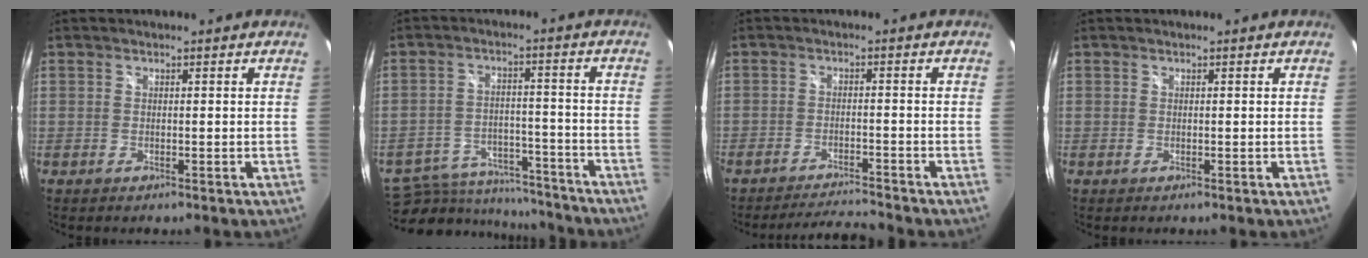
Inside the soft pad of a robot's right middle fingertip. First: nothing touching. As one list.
[{"total": 14.3, "force": [-12.0, 6.2, 4.7], "torque": [-0.110, 0.010, -0.162]}, {"total": 5.9, "force": [-5.8, -0.1, 1.3], "torque": [-0.039, 0.005, -0.095]}, {"total": 0.0}]